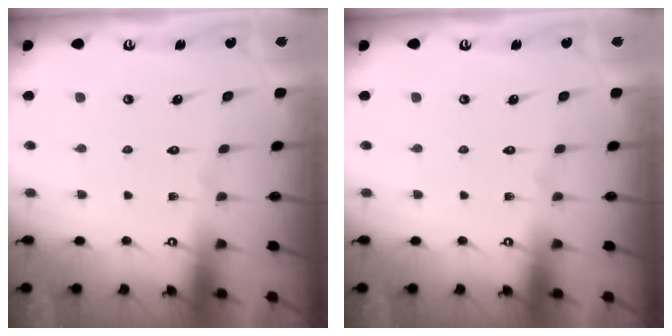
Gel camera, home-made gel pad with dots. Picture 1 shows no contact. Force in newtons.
{"total": 0.0}